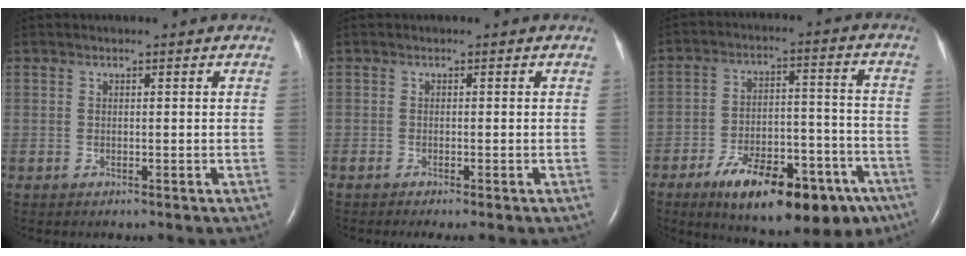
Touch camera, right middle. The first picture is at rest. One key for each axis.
{"total": 1.7, "fx": -1.3, "fy": 0.0, "fz": 1.1, "tx": -0.018, "ty": -0.006, "tz": -0.017}
{"total": 20.1, "fx": -12.8, "fy": 7.5, "fz": 13.6, "tx": -0.154, "ty": 0.027, "tz": -0.188}